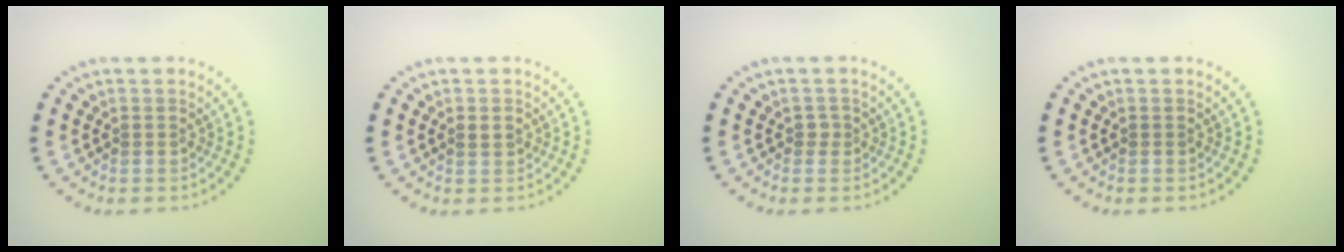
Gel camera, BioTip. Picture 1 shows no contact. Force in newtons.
{"total": 1.0, "press": 0.9, "slide": 0.2}
{"total": 0.8, "press": 0.5, "slide": 0.6}
{"total": 0.0}